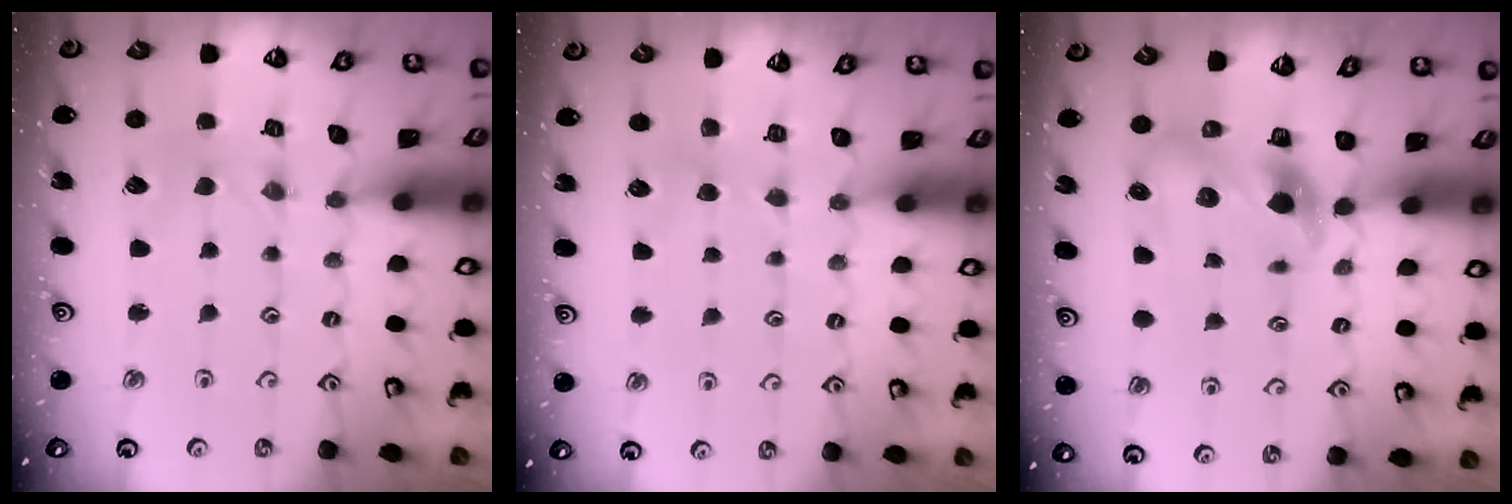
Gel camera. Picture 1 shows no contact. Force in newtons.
{"total": 3.0, "press": 3.0, "slide": 0.4}
{"total": 6.3, "press": 6.3, "slide": 0.9}